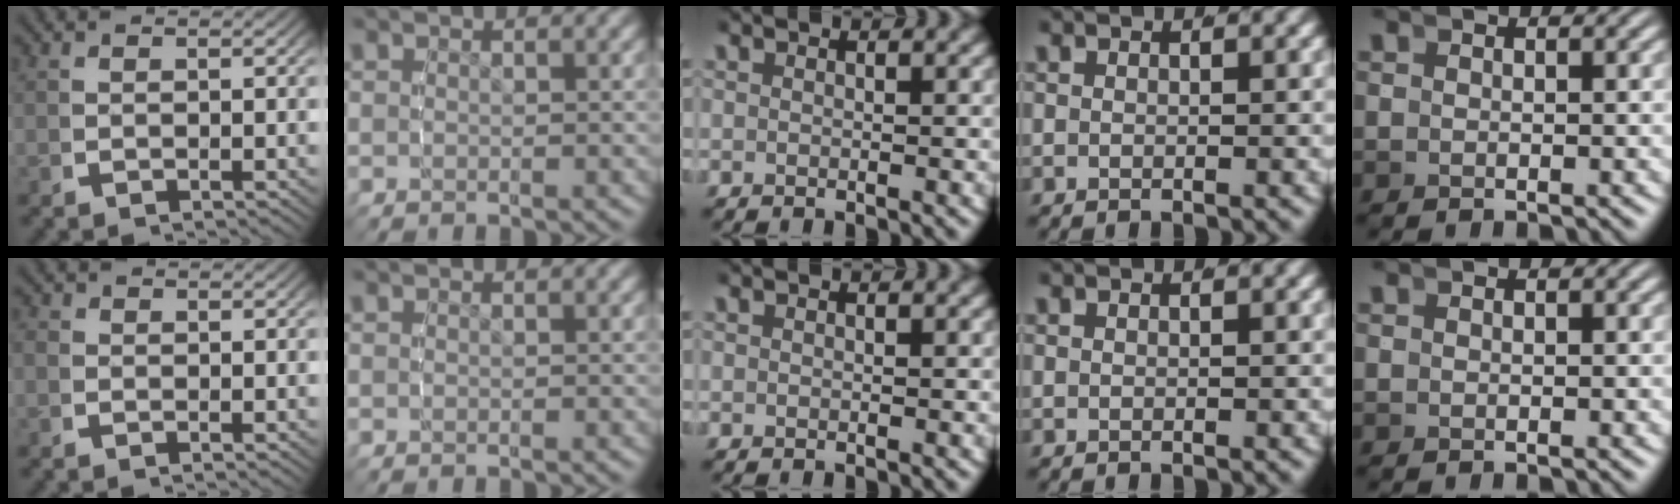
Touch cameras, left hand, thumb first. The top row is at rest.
{"thumb": {"total": 0.9, "force": [-0.3, 0.8, 0.1], "torque": [-0.002, -0.004, -0.010]}}